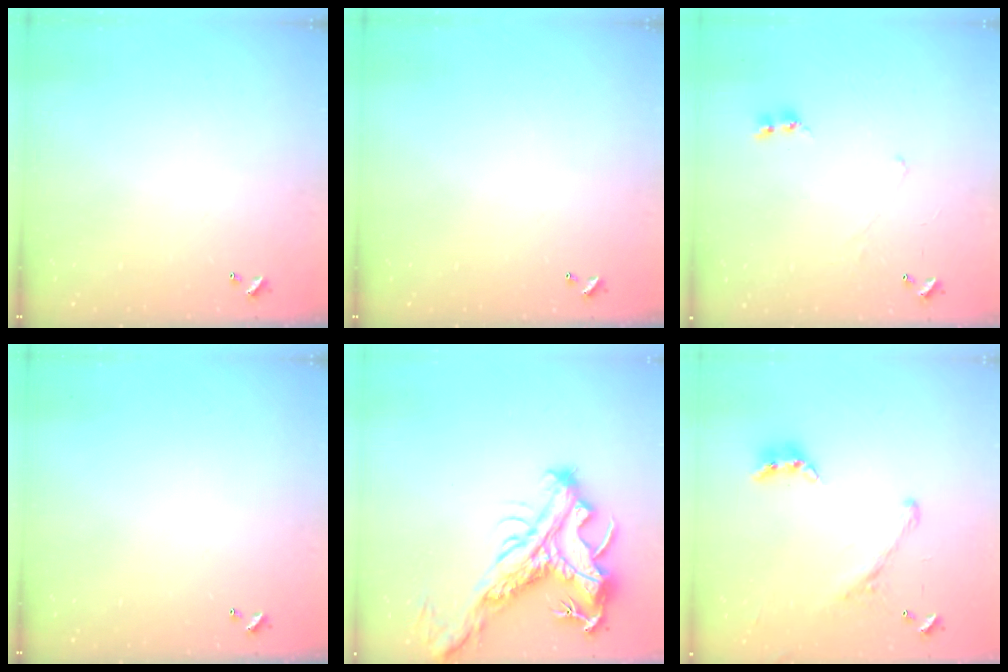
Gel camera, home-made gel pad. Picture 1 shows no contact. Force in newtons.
{"total": 0.0}
{"total": 0.7, "press": 0.4, "slide": 0.5}
{"total": 0.0}
{"total": 9.3, "press": 9.1, "slide": 2.0}
{"total": 2.0, "press": 1.5, "slide": 1.2}